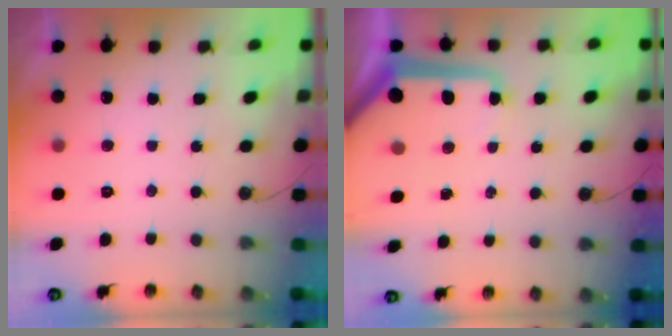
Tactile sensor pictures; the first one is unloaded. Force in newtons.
{"total": 12.8, "press": 12.7, "slide": 1.3}